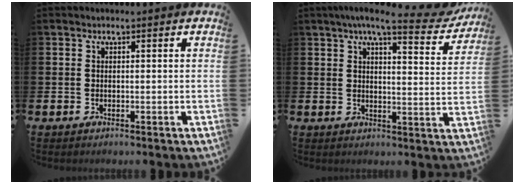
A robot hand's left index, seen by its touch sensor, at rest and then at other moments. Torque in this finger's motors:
{"motor_torque": [1.05, -1.09, 0.82, 0.19]}